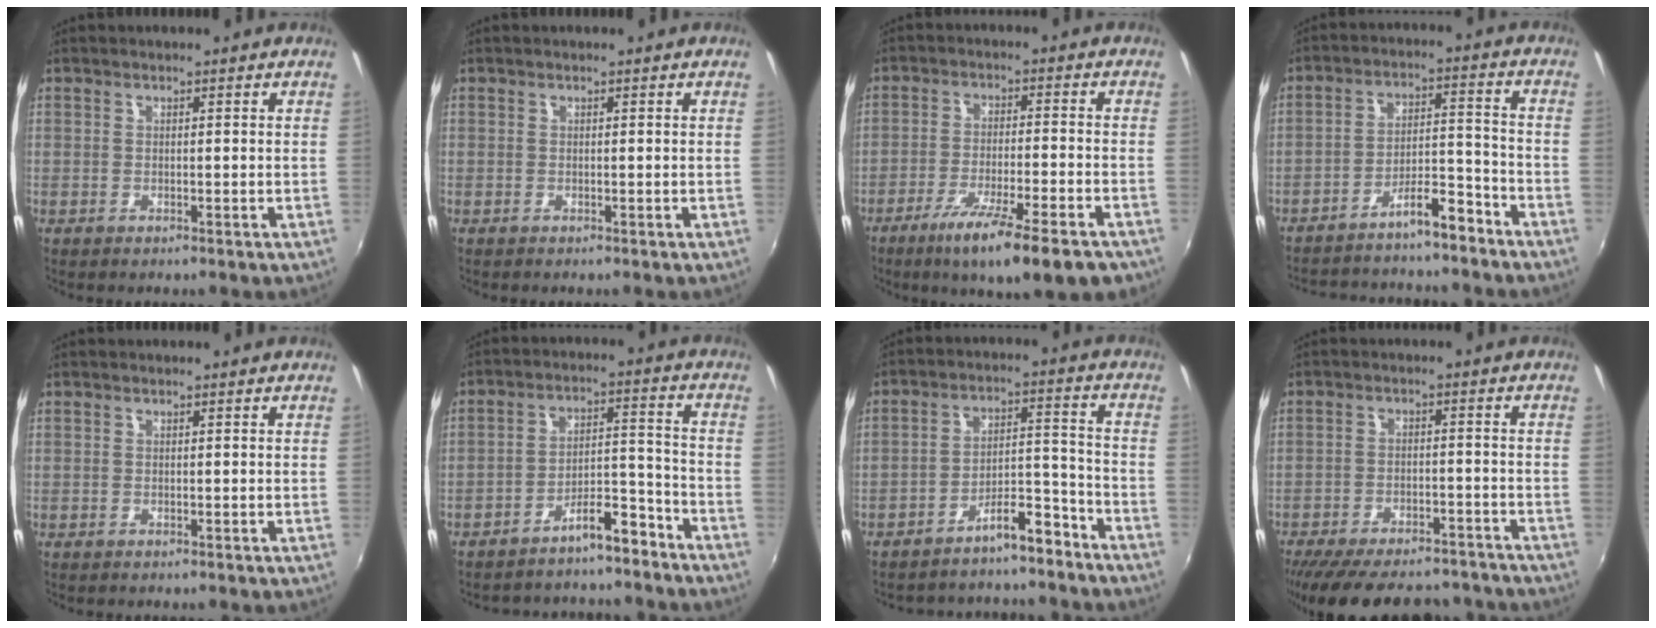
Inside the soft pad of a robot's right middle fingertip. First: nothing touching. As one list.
[{"total": 0.0}, {"total": 14.9, "force": [-9.8, 2.2, 10.9], "torque": [-0.189, -0.046, -0.155]}, {"total": 11.0, "force": [-9.8, 2.4, 4.5], "torque": [-0.085, 0.045, -0.144]}, {"total": 0.0}, {"total": 10.3, "force": [-9.1, 3.2, 3.4], "torque": [-0.061, 0.049, -0.123]}, {"total": 10.3, "force": [-9.2, 3.3, 3.3], "torque": [-0.059, 0.051, -0.123]}, {"total": 21.5, "force": [-18.2, 7.3, 8.8], "torque": [-0.185, -0.002, -0.241]}]